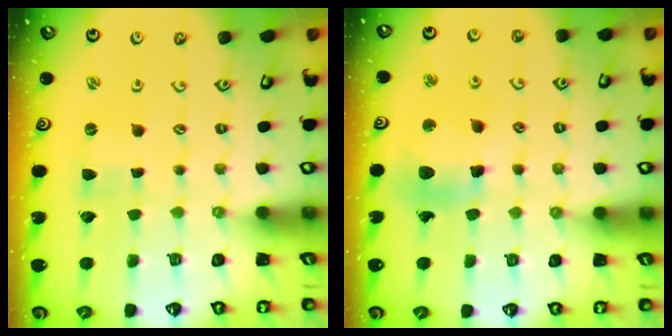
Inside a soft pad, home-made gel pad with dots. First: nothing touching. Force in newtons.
{"total": 11.0, "press": 10.9, "slide": 1.1}